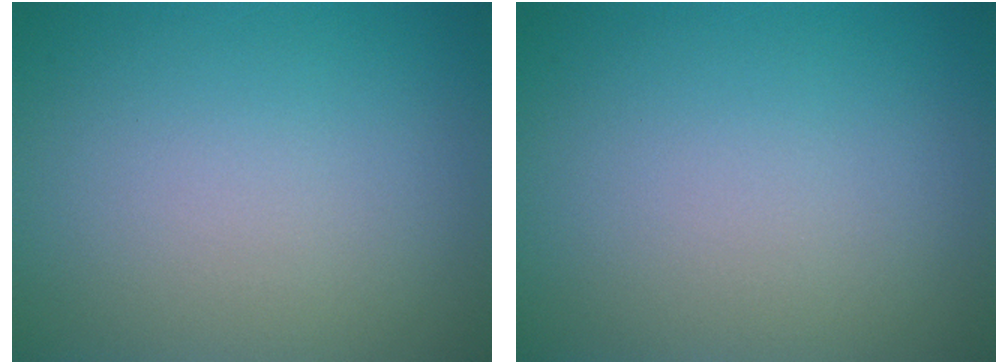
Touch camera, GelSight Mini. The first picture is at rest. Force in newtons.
{"total": 0.0}